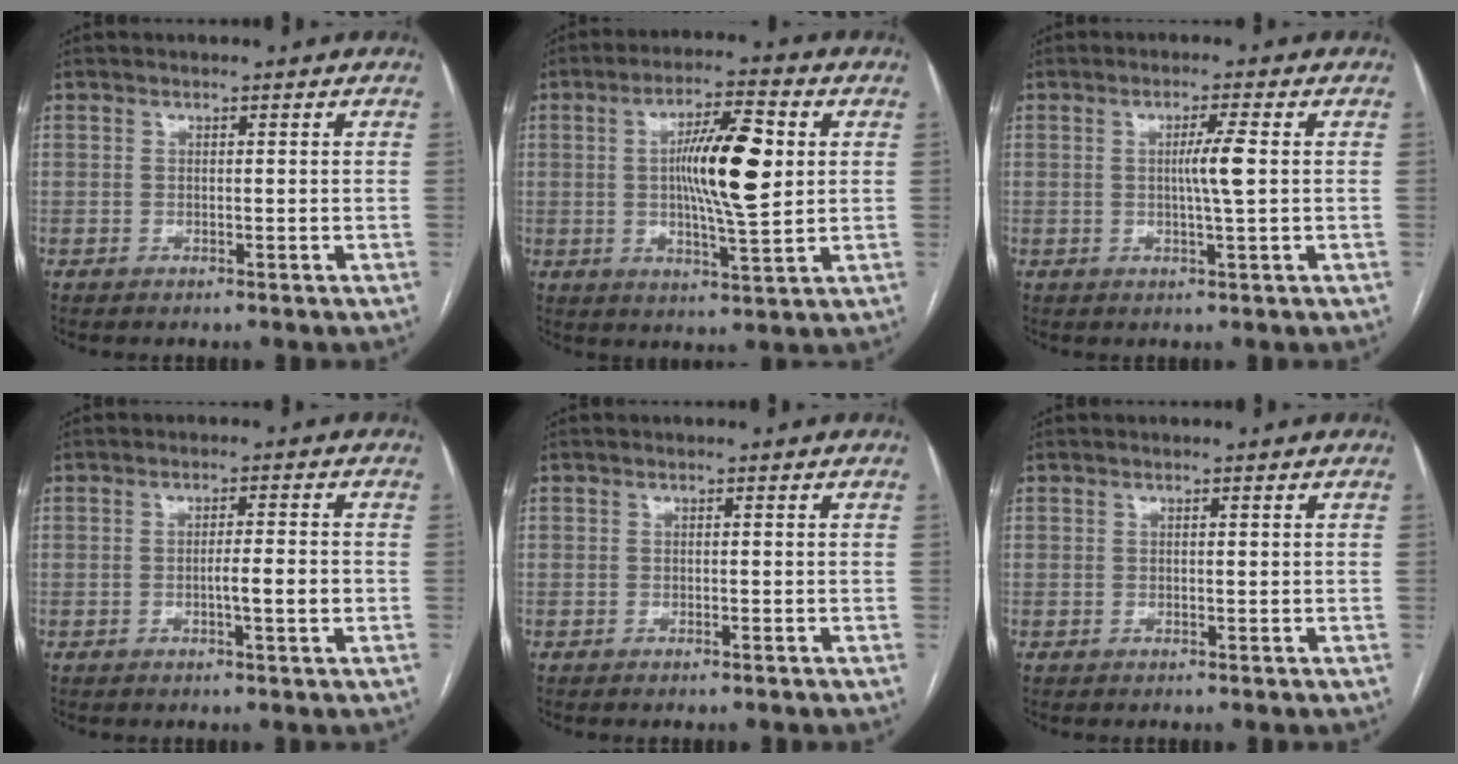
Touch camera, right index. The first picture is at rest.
{"total": 12.0, "force": [1.7, 1.8, 11.7], "torque": [-0.200, 0.006, 0.027]}
{"total": 3.8, "force": [0.3, -0.5, 3.8], "torque": [-0.070, -0.003, 0.005]}
{"total": 4.0, "force": [-0.9, 0.1, 3.8], "torque": [-0.059, 0.000, -0.015]}
{"total": 0.6, "force": [-0.5, 0.0, 0.4], "torque": [-0.013, -0.002, -0.006]}
{"total": 0.0}